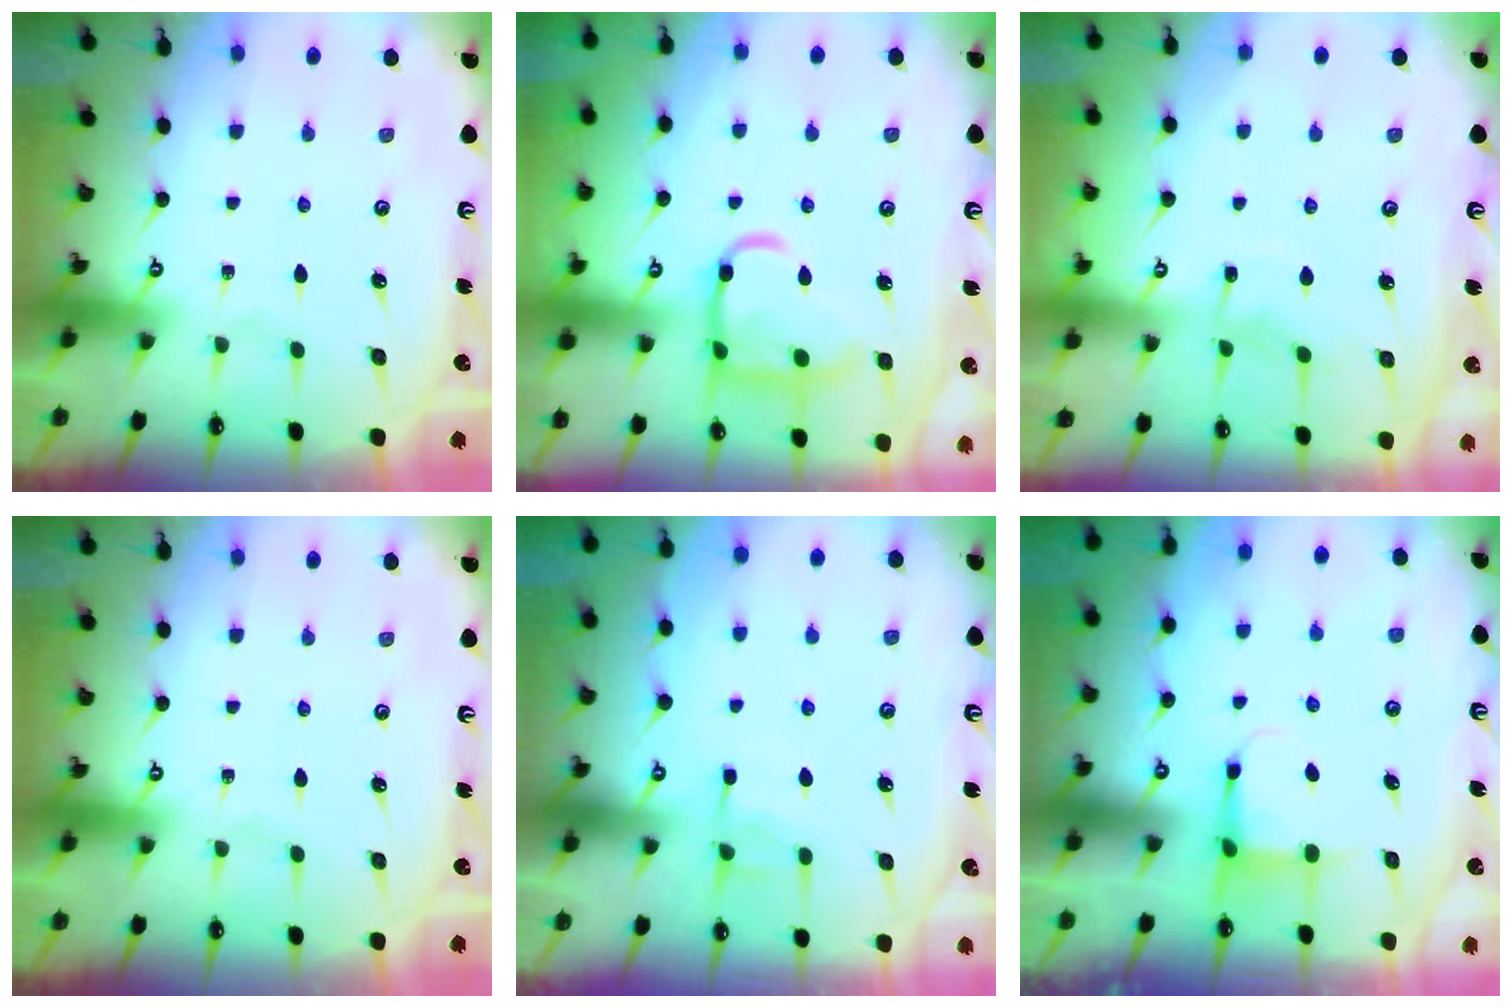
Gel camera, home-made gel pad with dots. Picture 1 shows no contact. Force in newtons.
{"total": 14.4, "press": 14.4, "slide": 1.3}
{"total": 5.3, "press": 5.3, "slide": 0.5}
{"total": 0.0}
{"total": 5.9, "press": 5.9, "slide": 0.2}
{"total": 4.1, "press": 4.1, "slide": 0.5}